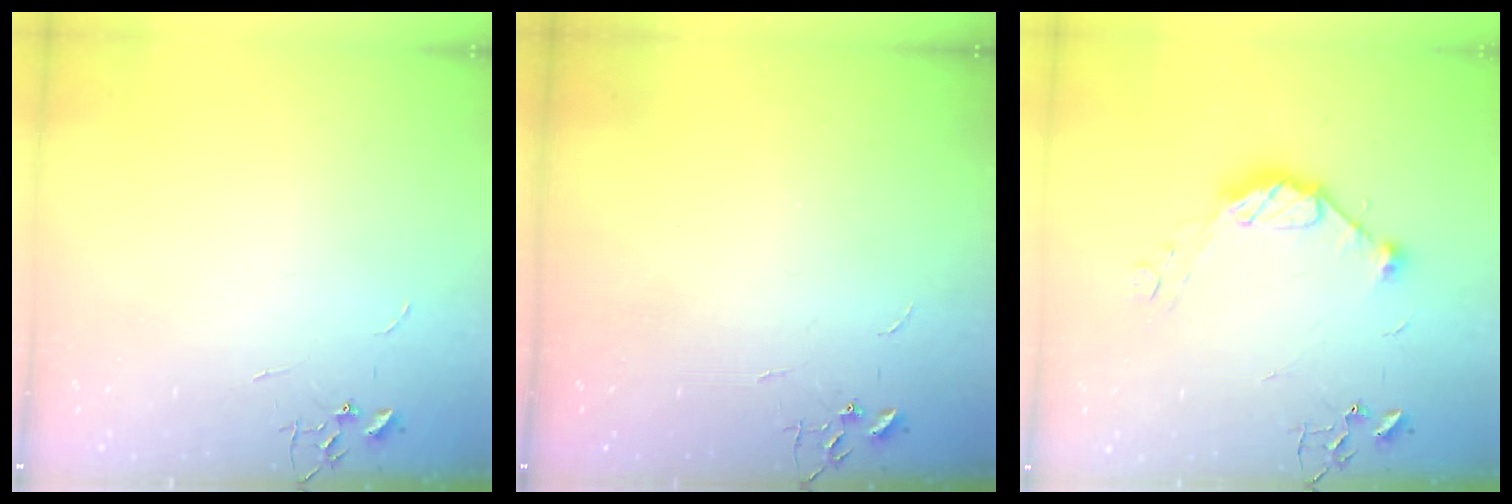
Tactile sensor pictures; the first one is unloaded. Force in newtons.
{"total": 0.0}
{"total": 10.2, "press": 10.2, "slide": 1.1}